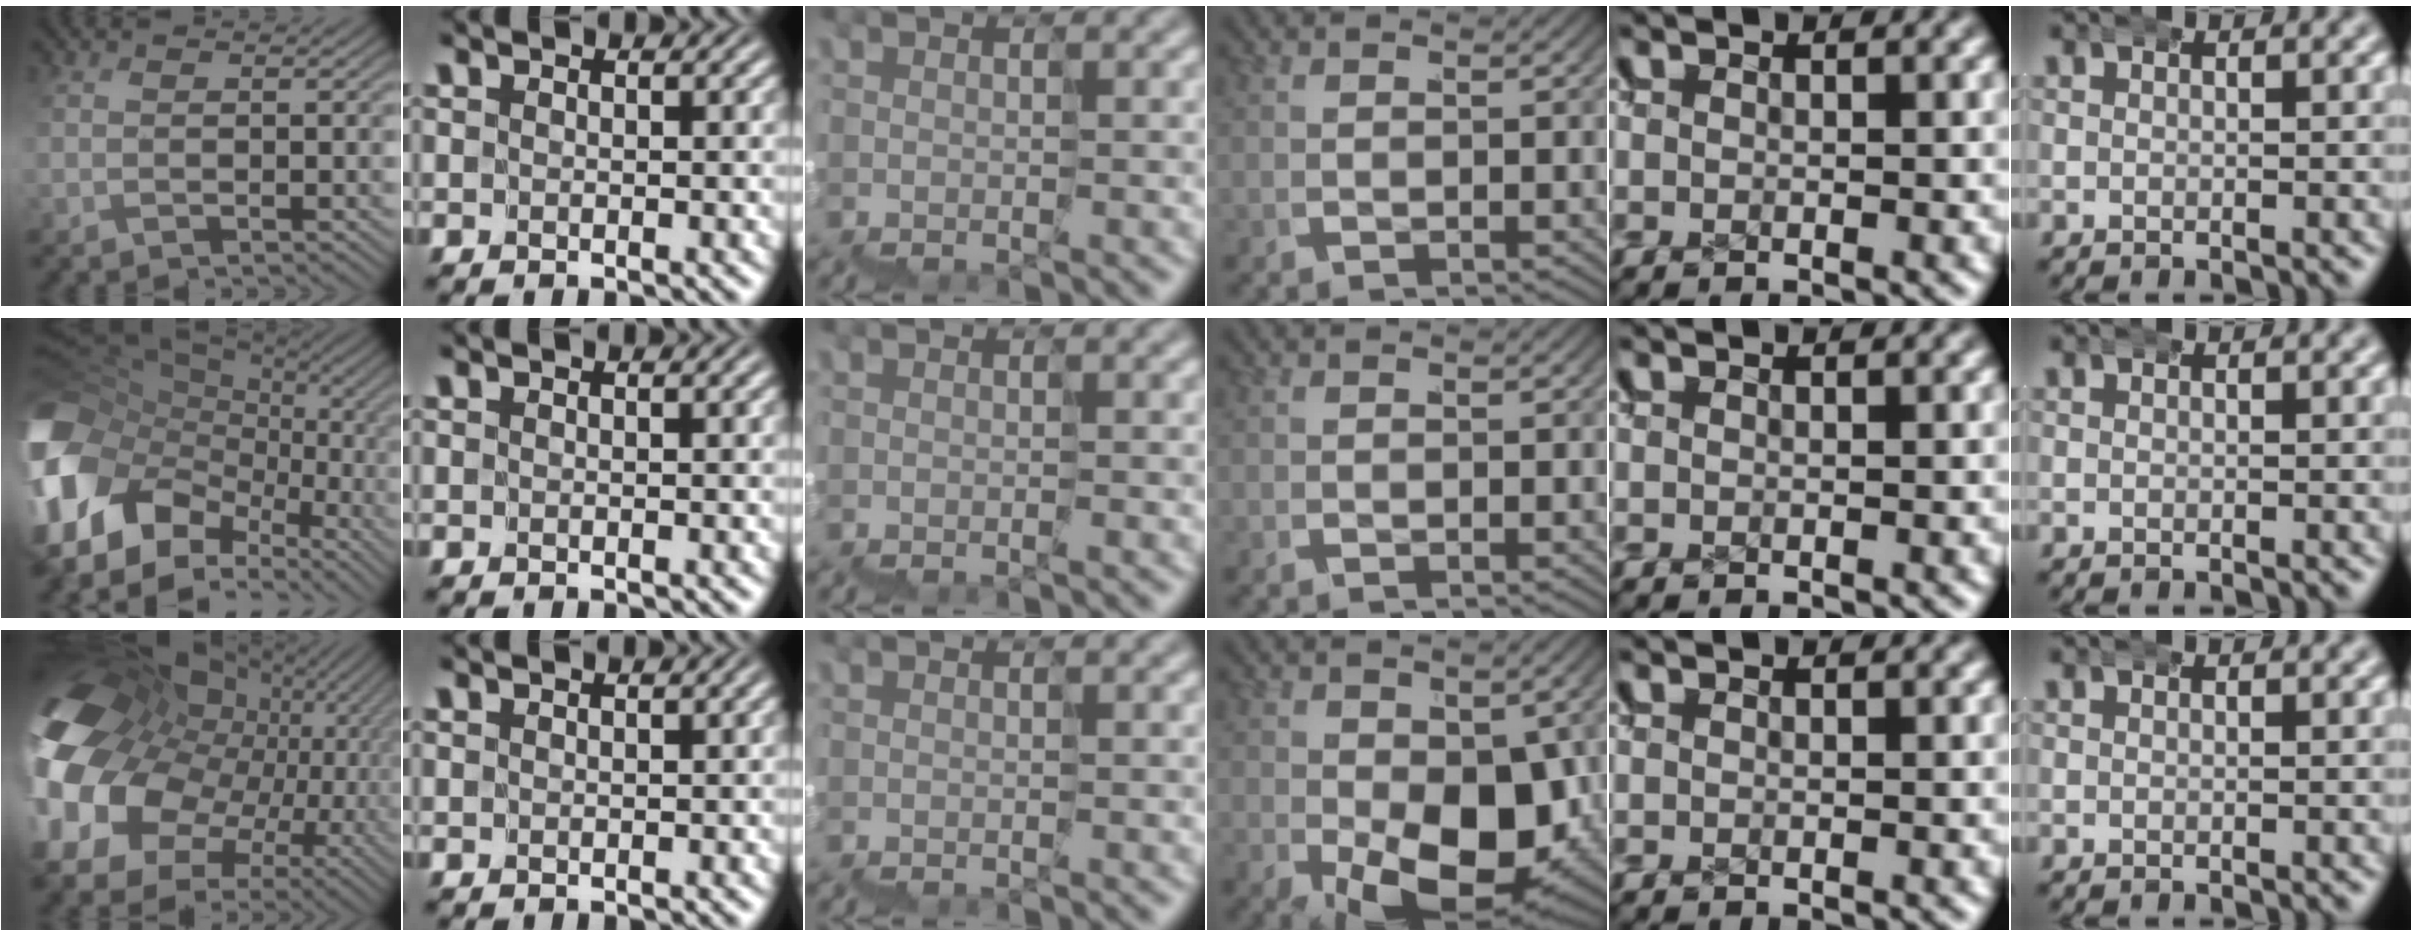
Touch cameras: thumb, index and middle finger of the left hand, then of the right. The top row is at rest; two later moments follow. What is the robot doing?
{"motion": "wrap", "object": "ethernet cable"}